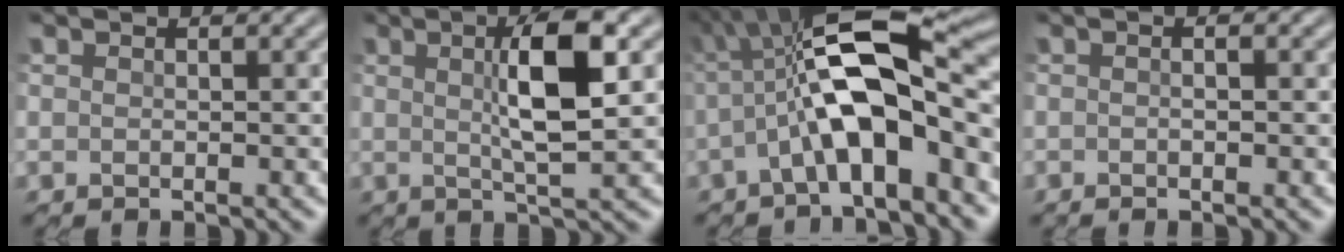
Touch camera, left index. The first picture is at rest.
{"total": 5.9, "force": [1.4, 0.9, 5.7], "torque": [-0.096, 0.011, 0.022]}
{"total": 11.7, "force": [-0.5, 4.2, 10.9], "torque": [-0.181, 0.023, -0.021]}
{"total": 0.8, "force": [-0.2, 0.1, 0.7], "torque": [-0.014, 0.003, -0.002]}